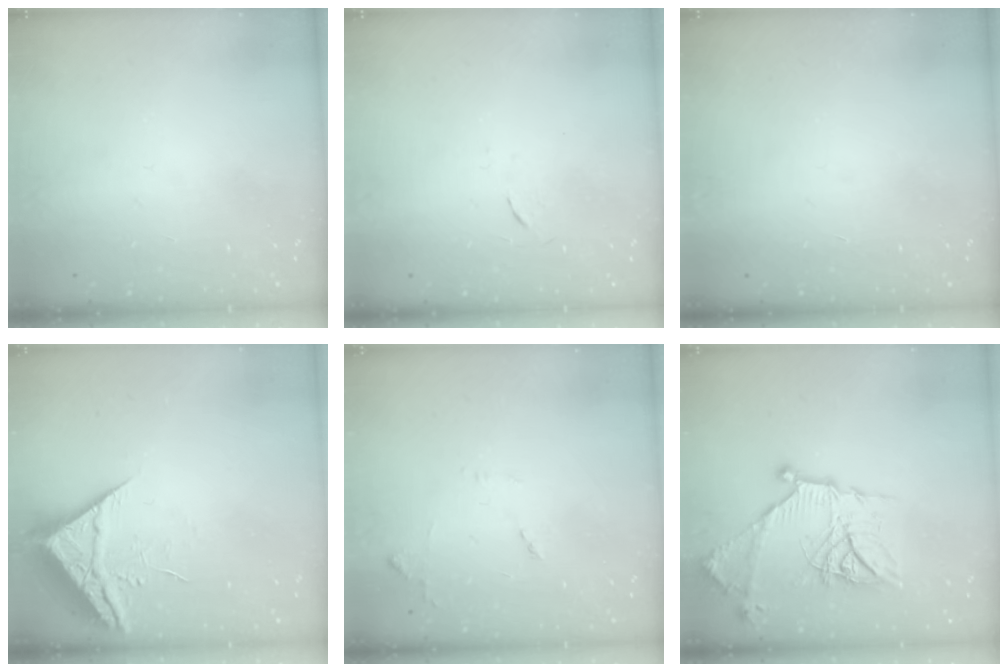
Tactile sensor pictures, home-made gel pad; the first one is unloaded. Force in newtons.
{"total": 3.7, "press": 3.4, "slide": 1.3}
{"total": 1.6, "press": 1.6, "slide": 0.1}
{"total": 6.7, "press": 6.7, "slide": 0.5}
{"total": 6.8, "press": 6.8, "slide": 0.9}
{"total": 17.4, "press": 17.4, "slide": 0.5}